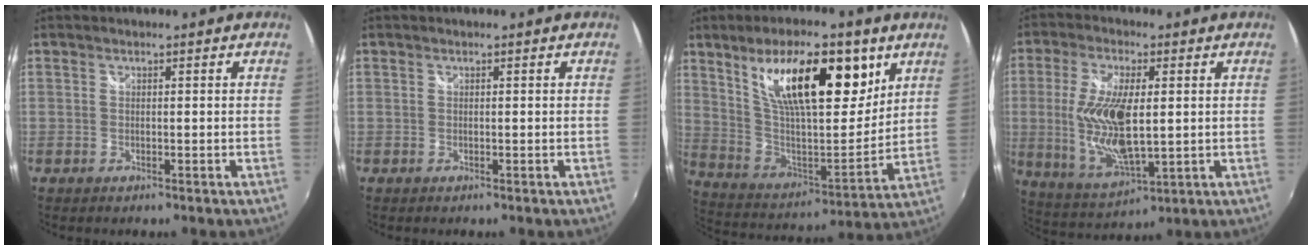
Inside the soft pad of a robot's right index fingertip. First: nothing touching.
{"total": 0.0}
{"total": 22.8, "force": [11.3, 8.6, 17.9], "torque": [-0.299, 0.006, 0.201]}
{"total": 14.3, "force": [0.3, 5.6, 13.1], "torque": [-0.260, -0.013, 0.017]}